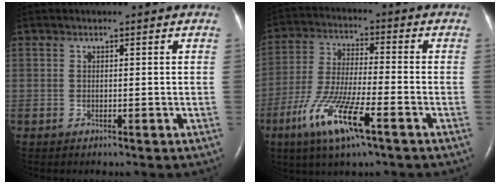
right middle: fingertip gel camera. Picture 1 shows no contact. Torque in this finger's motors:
{"motor_torque": [1.35, -0.79, 0.36, 0.21]}